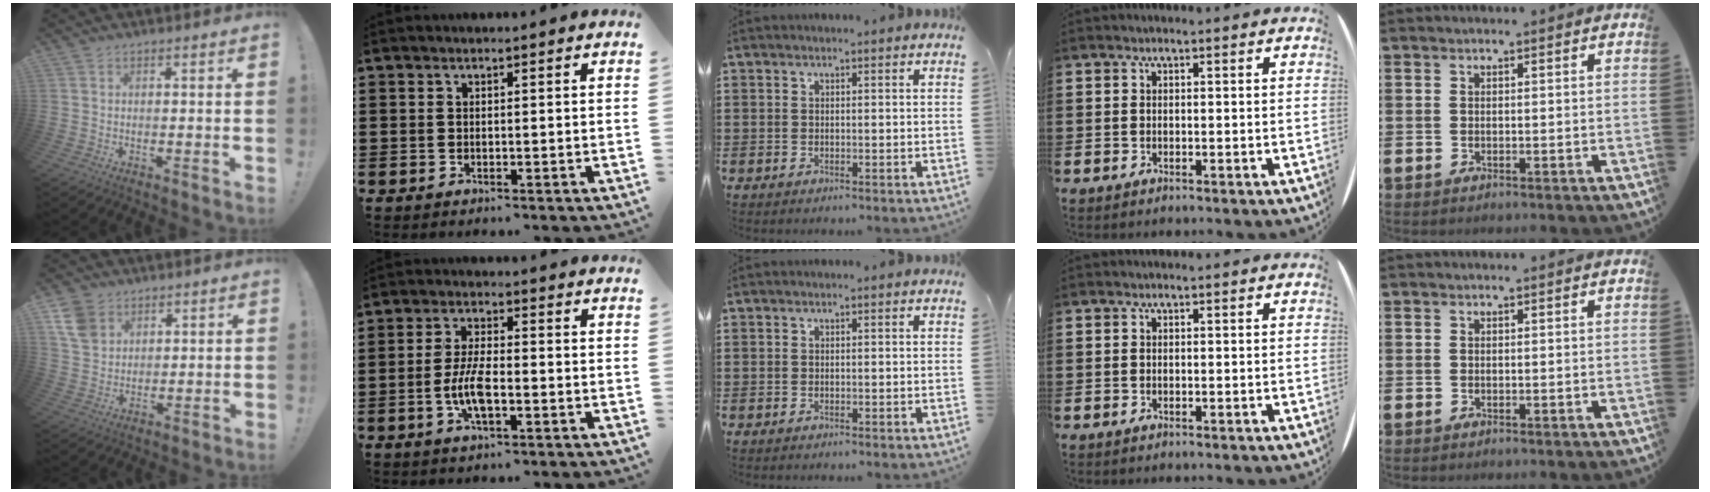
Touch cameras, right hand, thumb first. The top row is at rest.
{"thumb": {"total": 8.9, "force": [4.8, 6.5, 3.8], "torque": [-0.071, -0.018, 0.098]}, "index": {"total": 6.4, "force": [-1.8, 2.2, 5.8], "torque": [-0.133, -0.005, -0.041]}}